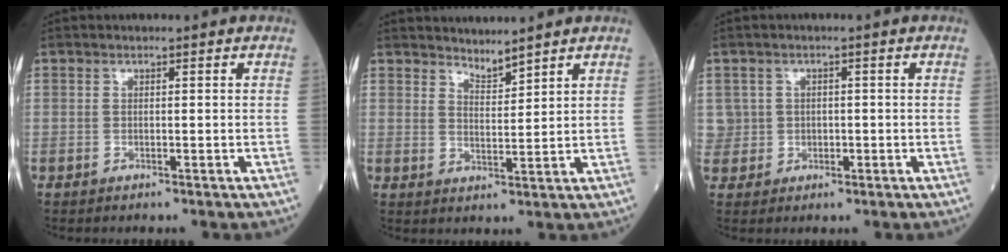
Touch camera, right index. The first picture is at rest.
{"total": 2.9, "force": [2.9, 0.0, 0.5], "torque": [-0.009, -0.004, 0.055]}
{"total": 3.4, "force": [0.5, 3.3, -0.1], "torque": [0.013, 0.008, 0.013]}